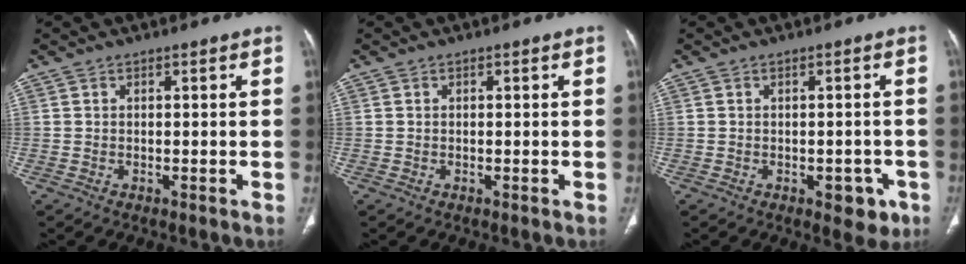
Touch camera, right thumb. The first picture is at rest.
{"total": 0.0}
{"total": 4.6, "force": [-2.0, 2.6, 3.2], "torque": [-0.015, 0.008, -0.020]}